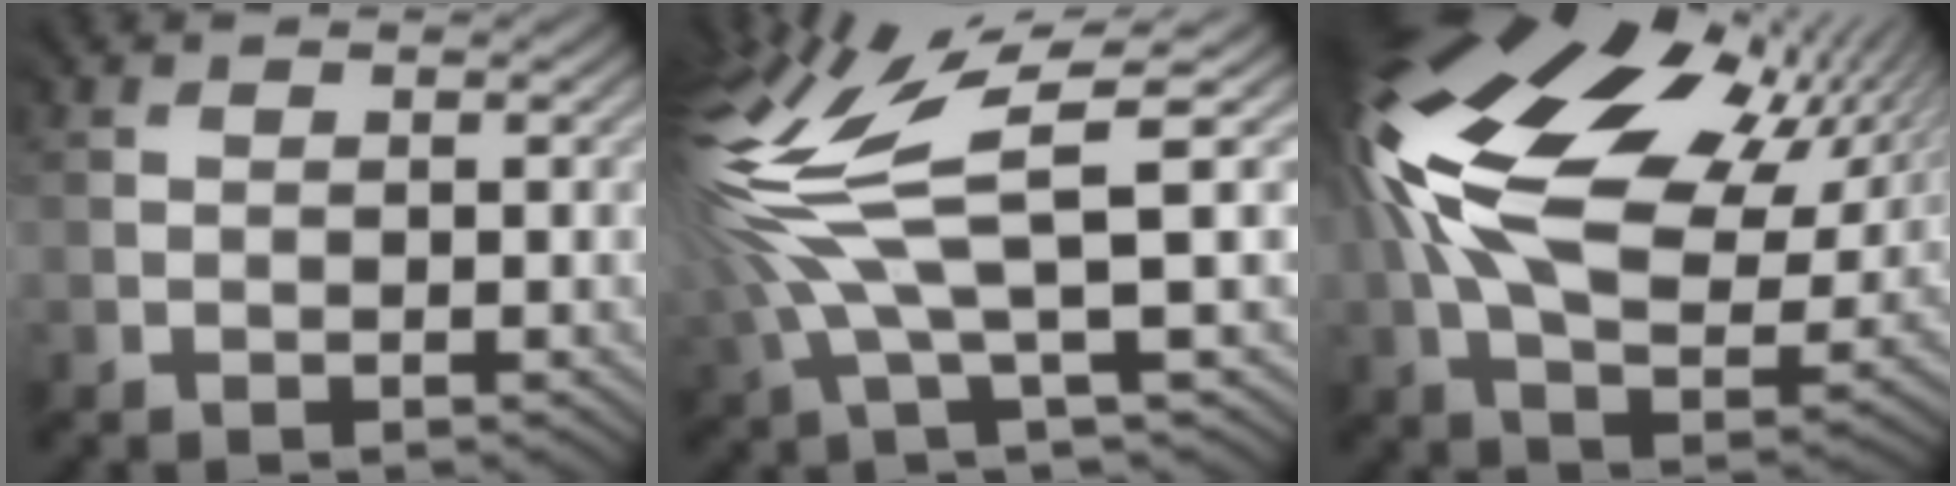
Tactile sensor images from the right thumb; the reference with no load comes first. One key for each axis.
{"total": 11.7, "fx": 1.5, "fy": 3.2, "fz": 11.1, "tx": -0.253, "ty": 0.012, "tz": 0.034}
{"total": 19.2, "fx": 5.9, "fy": 10.6, "fz": 14.8, "tx": -0.308, "ty": 0.012, "tz": 0.109}